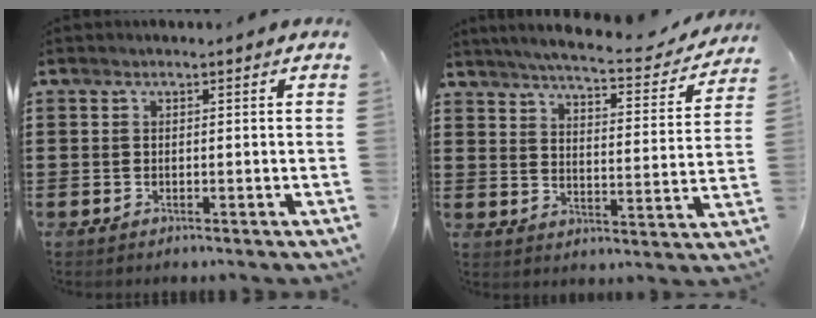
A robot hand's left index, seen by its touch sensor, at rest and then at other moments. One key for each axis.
{"total": 5.4, "fx": 5.0, "fy": -0.2, "fz": 2.0, "tx": -0.055, "ty": -0.038, "tz": 0.080}